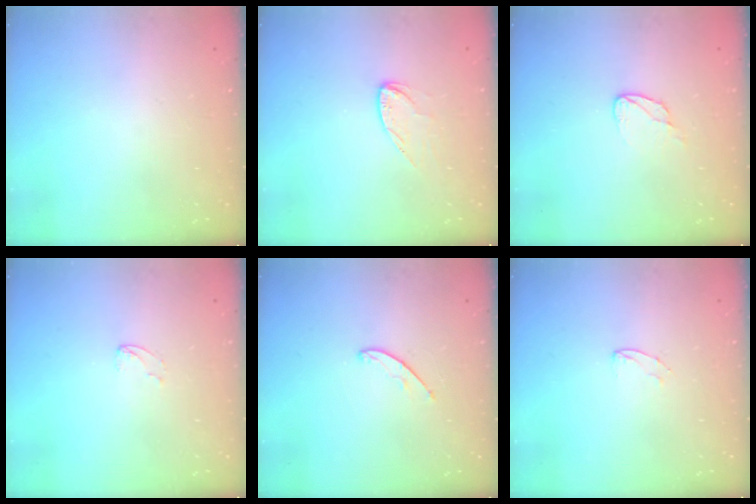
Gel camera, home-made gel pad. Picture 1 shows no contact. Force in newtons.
{"total": 6.5, "press": 6.5, "slide": 0.3}
{"total": 5.2, "press": 5.1, "slide": 0.5}
{"total": 2.8, "press": 2.8, "slide": 0.3}
{"total": 3.8, "press": 3.8, "slide": 0.3}
{"total": 3.8, "press": 3.8, "slide": 0.4}